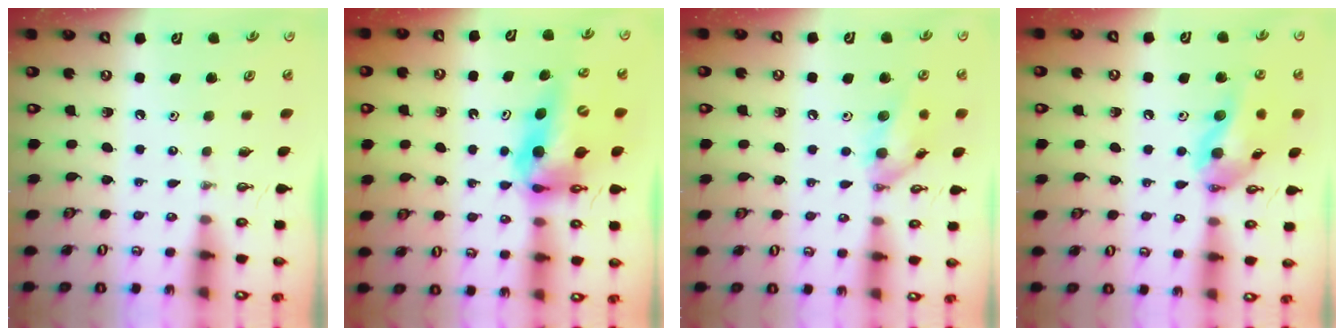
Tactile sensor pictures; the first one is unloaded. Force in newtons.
{"total": 13.2, "press": 12.8, "slide": 3.4}
{"total": 11.7, "press": 11.7, "slide": 0.7}
{"total": 14.9, "press": 14.7, "slide": 2.5}